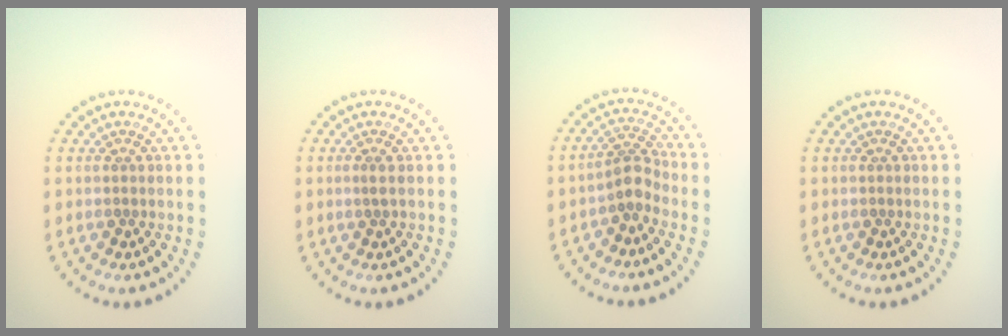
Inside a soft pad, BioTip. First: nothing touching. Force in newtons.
{"total": 0.6, "press": 0.4, "slide": 0.5}
{"total": 2.5, "press": 2.0, "slide": 1.6}
{"total": 0.0}